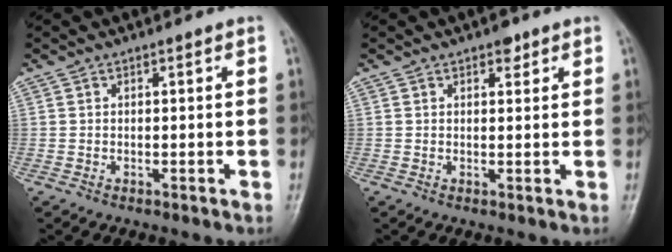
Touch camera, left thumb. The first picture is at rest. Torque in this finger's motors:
{"motor_torque": [0.53, 0.12, 0.12, -0.40, 0.10]}